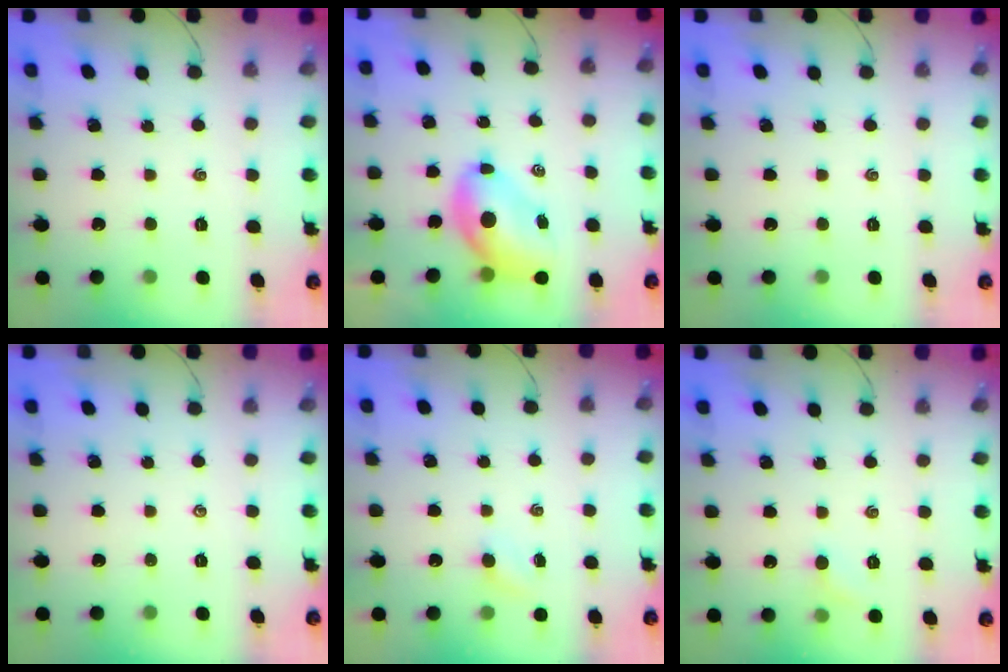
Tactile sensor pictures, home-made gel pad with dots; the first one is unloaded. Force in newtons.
{"total": 8.0, "press": 7.7, "slide": 2.2}
{"total": 0.0}
{"total": 0.0}
{"total": 2.7, "press": 2.6, "slide": 0.8}
{"total": 4.2, "press": 4.0, "slide": 1.2}